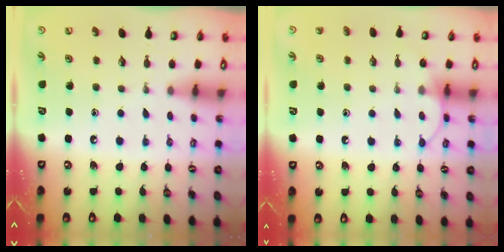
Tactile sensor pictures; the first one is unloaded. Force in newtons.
{"total": 6.5, "press": 6.5, "slide": 0.5}